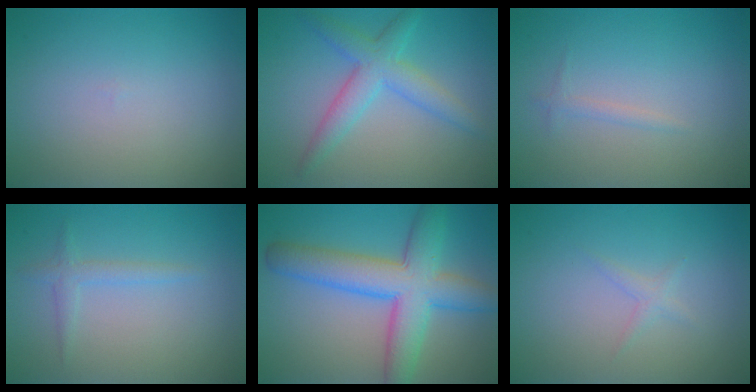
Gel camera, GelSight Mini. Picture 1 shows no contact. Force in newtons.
{"total": 4.0, "press": 4.0, "slide": 0.1}
{"total": 0.7, "press": 0.7, "slide": 0.1}
{"total": 1.4, "press": 1.4, "slide": 0.1}
{"total": 7.9, "press": 7.9, "slide": 0.2}
{"total": 0.9, "press": 0.9, "slide": 0.0}